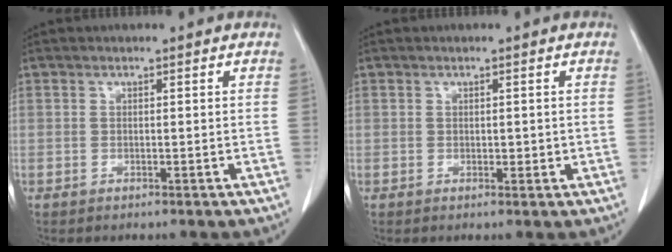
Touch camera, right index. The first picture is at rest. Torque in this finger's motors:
{"motor_torque": [0.00, 0.09, 0.07, 0.02]}